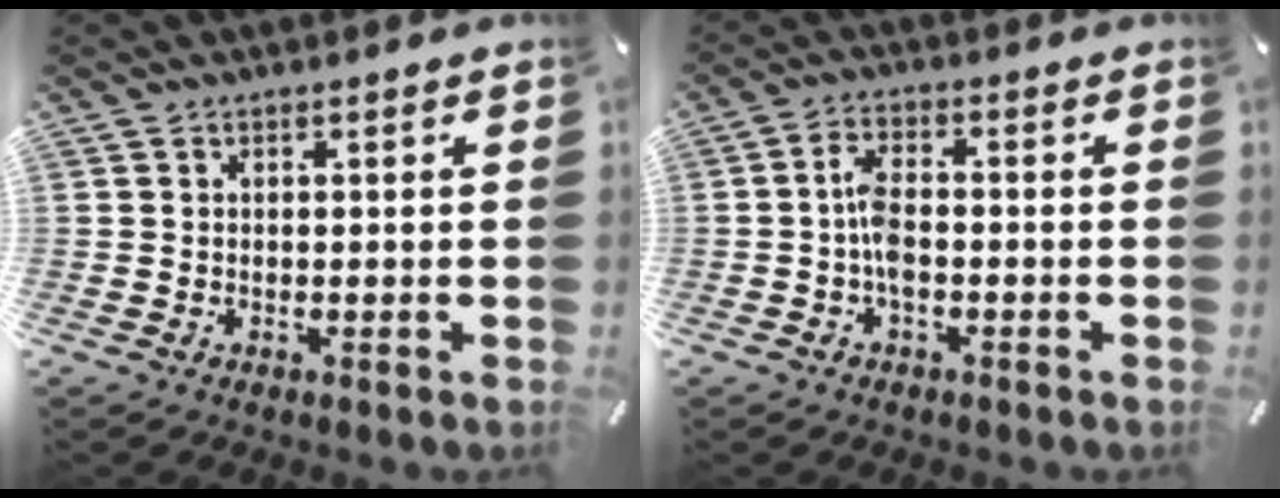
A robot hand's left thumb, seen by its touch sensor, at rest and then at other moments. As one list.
[{"total": 5.1, "force": [-1.2, 2.4, 4.4], "torque": [-0.089, 0.008, -0.023]}]